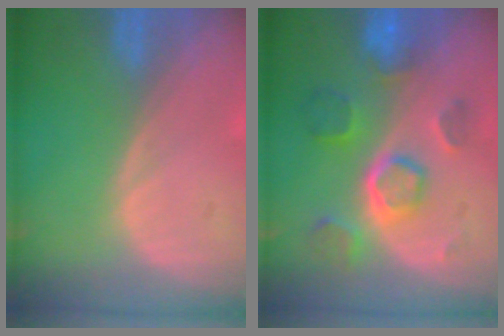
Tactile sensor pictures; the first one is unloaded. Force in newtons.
{"total": 8.5, "press": 7.7, "slide": 3.7}